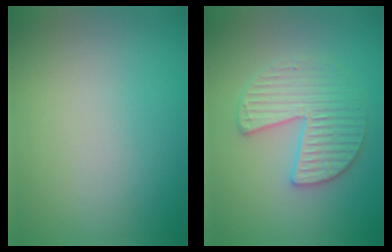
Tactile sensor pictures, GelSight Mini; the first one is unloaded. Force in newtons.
{"total": 3.5, "press": 3.4, "slide": 0.6}